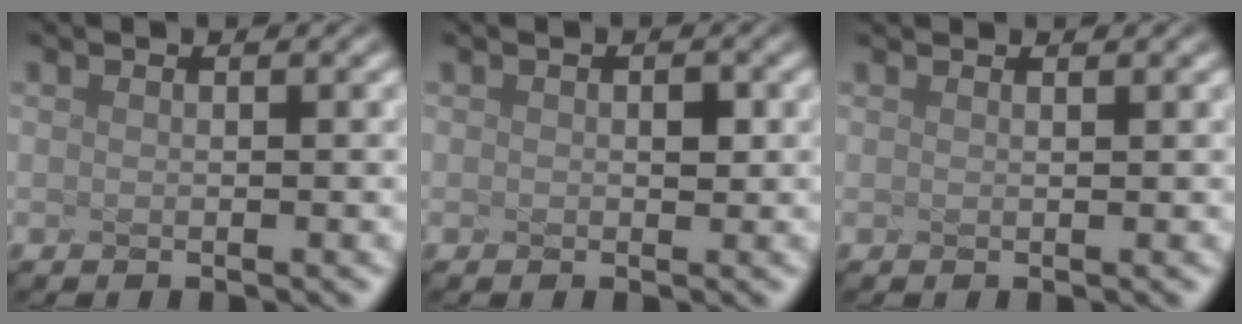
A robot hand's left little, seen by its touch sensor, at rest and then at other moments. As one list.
[{"total": 1.0, "force": [-0.7, -0.6, -0.2], "torque": [-0.017, -0.003, 0.019]}, {"total": 1.1, "force": [0.9, 0.4, 0.5], "torque": [0.003, 0.014, 0.000]}]